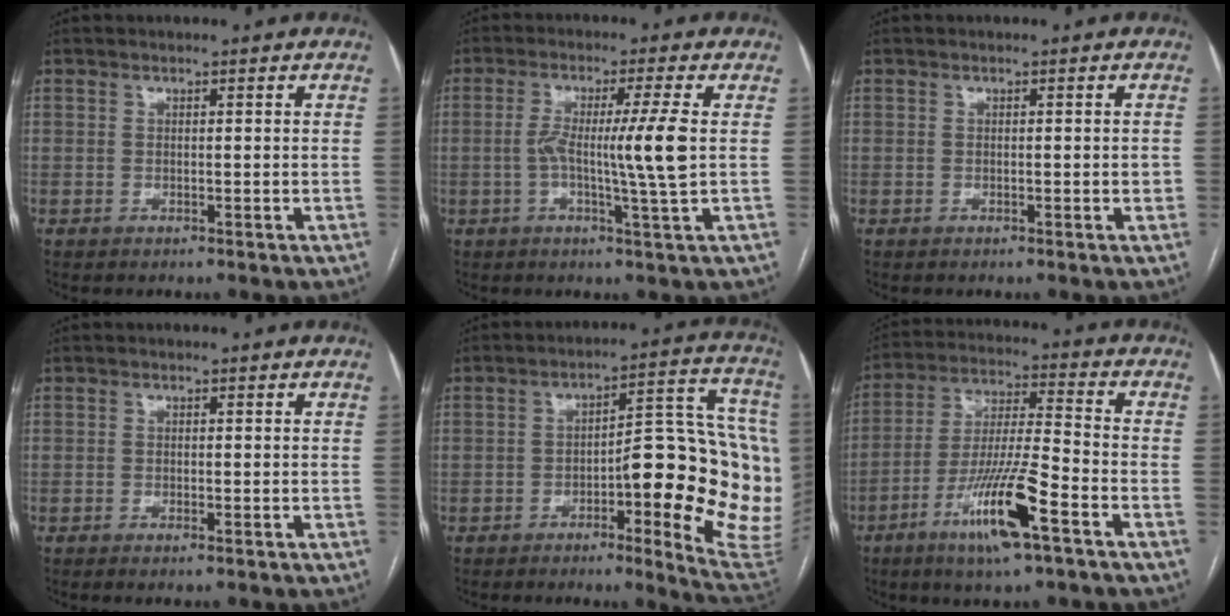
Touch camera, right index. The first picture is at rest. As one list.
[{"total": 8.4, "force": [-0.2, -1.3, 8.3], "torque": [-0.146, -0.003, -0.004]}, {"total": 1.4, "force": [-0.2, 0.3, 1.4], "torque": [-0.020, 0.000, -0.001]}, {"total": 0.7, "force": [-0.5, 0.0, 0.5], "torque": [-0.008, -0.001, -0.009]}, {"total": 18.8, "force": [-3.0, 4.2, 18.1], "torque": [-0.161, 0.030, -0.030]}, {"total": 13.9, "force": [-7.0, 0.9, 11.9], "torque": [-0.232, -0.017, -0.128]}]